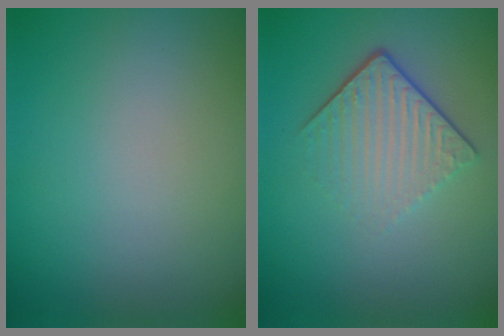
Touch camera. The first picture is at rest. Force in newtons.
{"total": 4.3, "press": 2.8, "slide": 3.3}